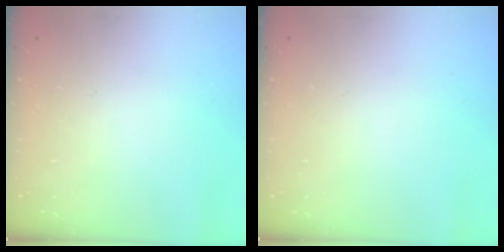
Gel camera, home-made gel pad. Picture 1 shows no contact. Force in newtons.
{"total": 0.0}